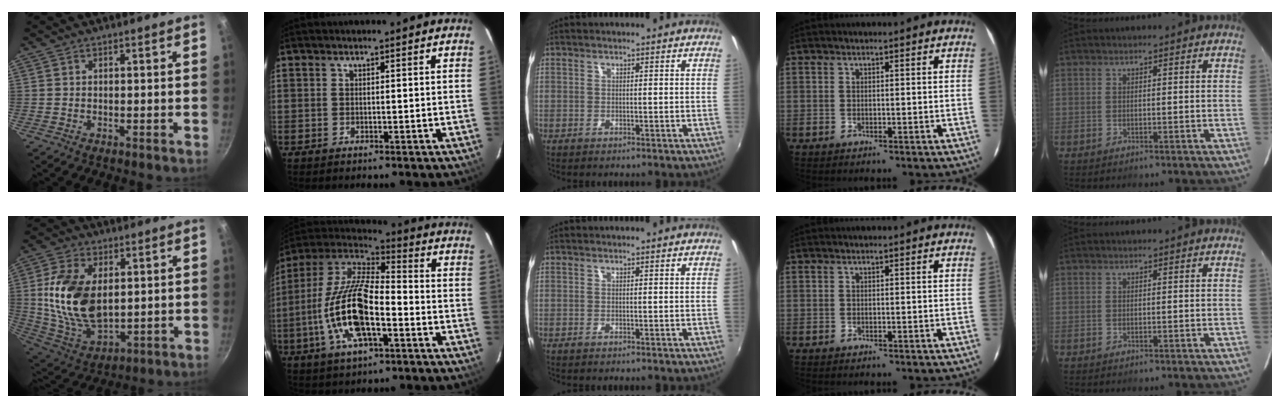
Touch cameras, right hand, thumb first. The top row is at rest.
{"thumb": {"total": 17.6, "force": [2.5, 10.5, 13.9], "torque": [-0.252, -0.015, 0.060]}, "index": {"total": 17.9, "force": [-5.7, 6.6, 15.6], "torque": [-0.321, -0.007, -0.115]}}